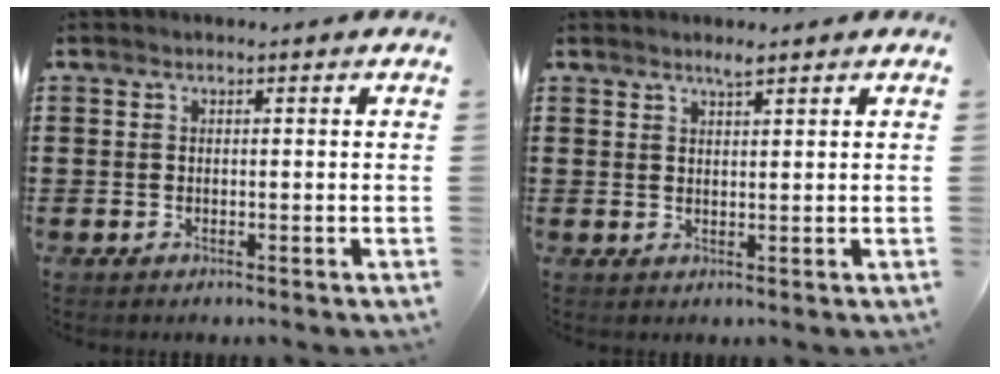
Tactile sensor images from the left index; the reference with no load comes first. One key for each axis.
{"total": 1.7, "fx": 1.5, "fy": 0.1, "fz": 0.8, "tx": -0.018, "ty": 0.000, "tz": 0.027}